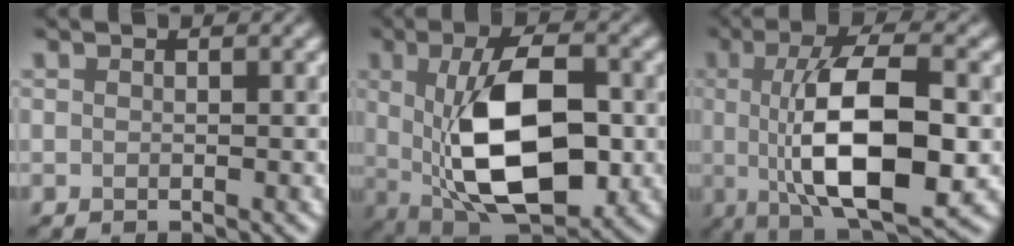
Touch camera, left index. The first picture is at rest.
{"total": 12.1, "force": [-0.2, 5.9, 10.5], "torque": [-0.171, -0.009, 0.003]}
{"total": 11.0, "force": [-0.6, 3.8, 10.4], "torque": [-0.166, -0.002, -0.009]}